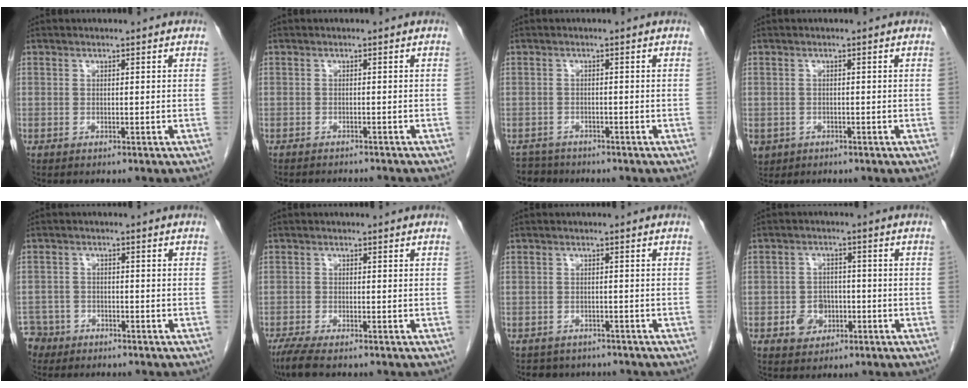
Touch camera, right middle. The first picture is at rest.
{"total": 5.5, "force": [-5.2, 0.6, 1.5], "torque": [-0.013, -0.008, -0.064]}
{"total": 2.8, "force": [-2.6, 0.9, -0.8], "torque": [0.010, -0.004, -0.046]}
{"total": 3.7, "force": [-1.8, 3.1, 0.8], "torque": [-0.020, -0.001, -0.024]}
{"total": 4.9, "force": [-3.9, 3.0, -0.6], "torque": [0.007, 0.003, -0.074]}
{"total": 4.5, "force": [-3.5, 0.6, 2.7], "torque": [-0.054, -0.013, -0.060]}
{"total": 4.7, "force": [-4.0, 2.4, 0.3], "torque": [-0.005, 0.008, -0.051]}
{"total": 4.4, "force": [-1.6, 3.6, 2.0], "torque": [-0.032, 0.007, -0.019]}